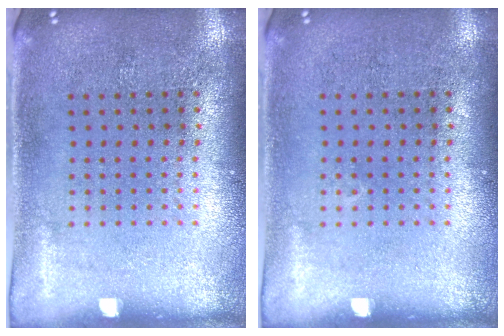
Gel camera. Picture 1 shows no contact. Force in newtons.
{"total": 0.0}